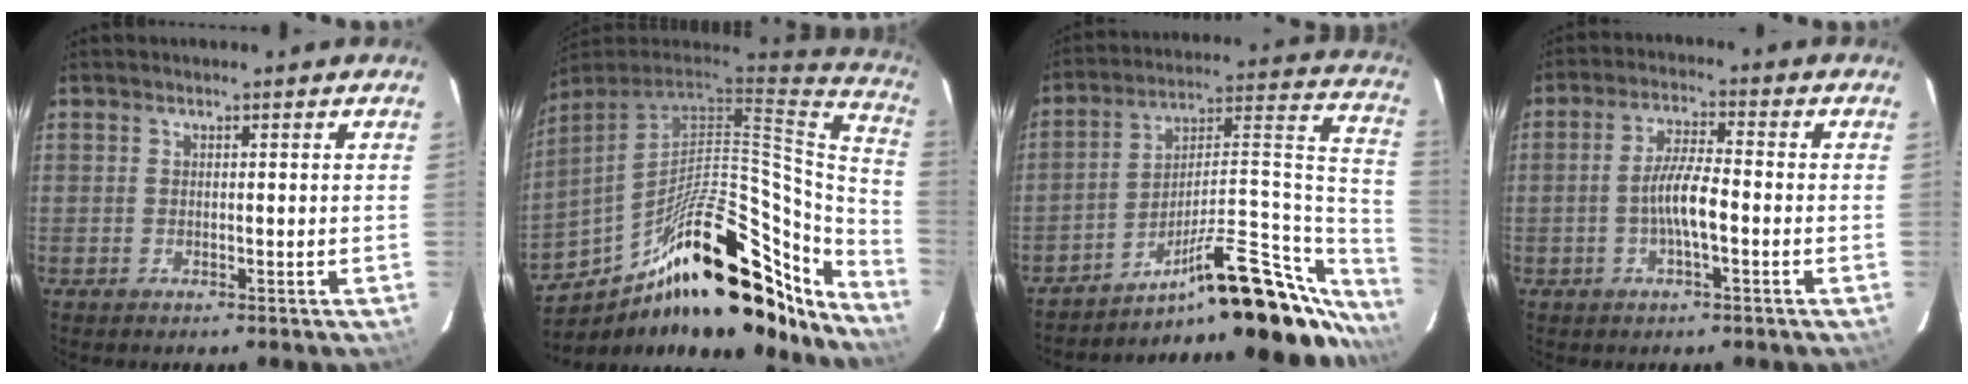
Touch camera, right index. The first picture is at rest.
{"total": 33.6, "force": [-20.5, 13.7, 22.8], "torque": [-0.348, 0.016, -0.291]}
{"total": 29.6, "force": [-22.1, 8.2, 18.0], "torque": [-0.203, 0.044, -0.322]}
{"total": 6.0, "force": [-1.7, 0.9, 5.7], "torque": [-0.112, 0.005, -0.032]}